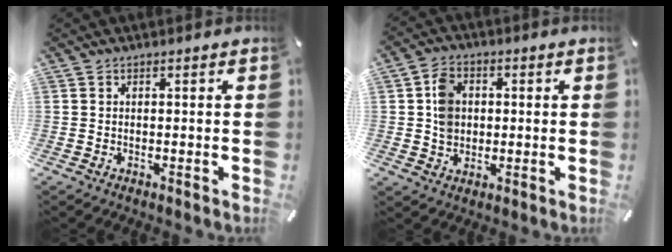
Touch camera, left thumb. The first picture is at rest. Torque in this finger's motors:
{"motor_torque": [1.23, 1.54, 0.62, -0.57, 0.29]}